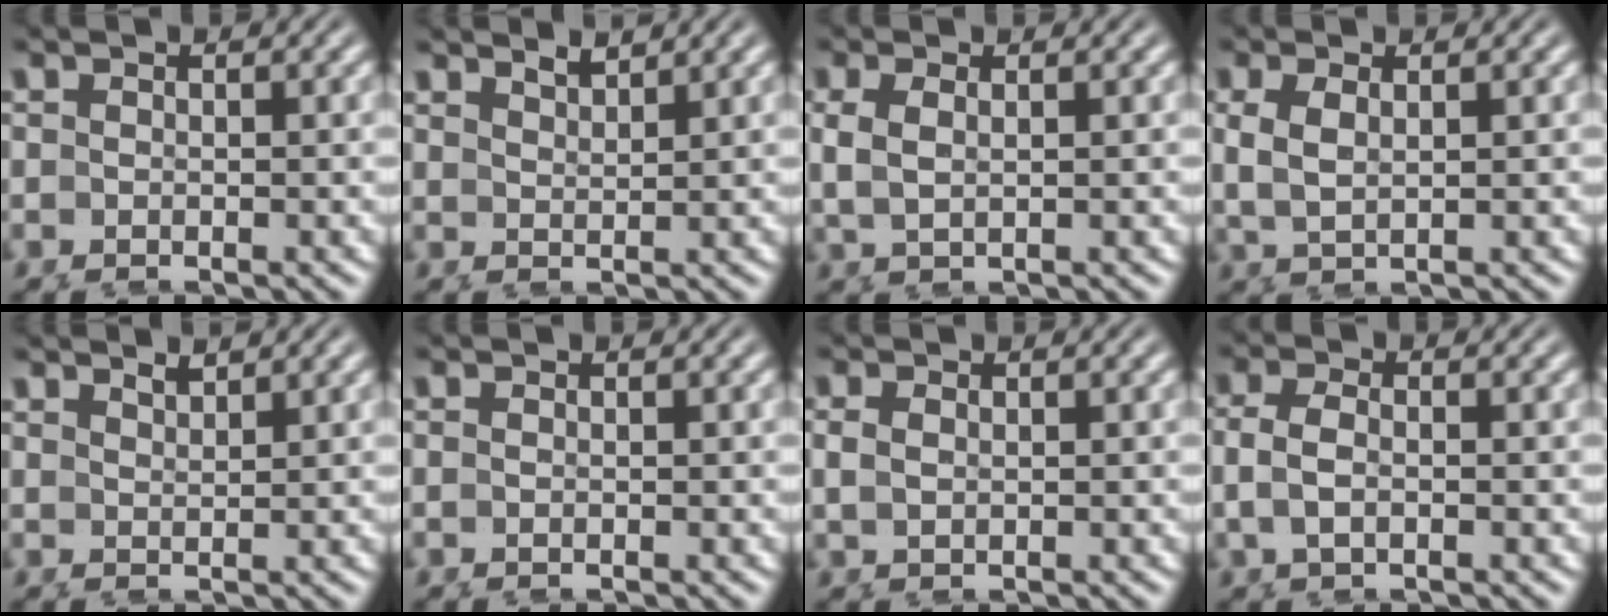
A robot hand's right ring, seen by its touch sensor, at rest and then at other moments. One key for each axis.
{"total": 2.1, "fx": 1.6, "fy": -1.2, "fz": -0.6, "tx": 0.014, "ty": -0.009, "tz": 0.037}
{"total": 1.9, "fx": 1.4, "fy": 0.4, "fz": 1.3, "tx": -0.027, "ty": 0.001, "tz": 0.028}
{"total": 2.3, "fx": 1.7, "fy": 0.8, "fz": 1.3, "tx": -0.027, "ty": 0.004, "tz": 0.032}
{"total": 1.6, "fx": 1.2, "fy": -0.9, "fz": -0.6, "tx": 0.010, "ty": -0.010, "tz": 0.030}
{"total": 0.0}
{"total": 0.8, "fx": 0.5, "fy": 0.1, "fz": 0.7, "tx": -0.021, "ty": -0.008, "tz": 0.017}
{"total": 2.9, "fx": 0.4, "fy": 1.9, "fz": 2.2, "tx": -0.059, "ty": -0.007, "tz": 0.010}